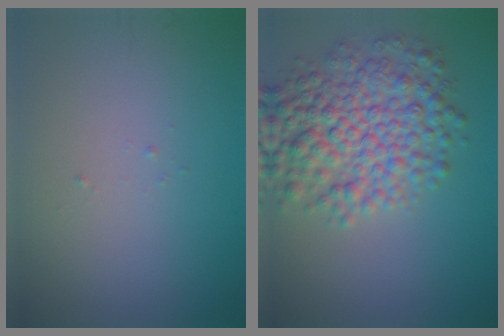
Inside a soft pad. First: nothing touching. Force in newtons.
{"total": 7.8, "press": 7.8, "slide": 0.0}